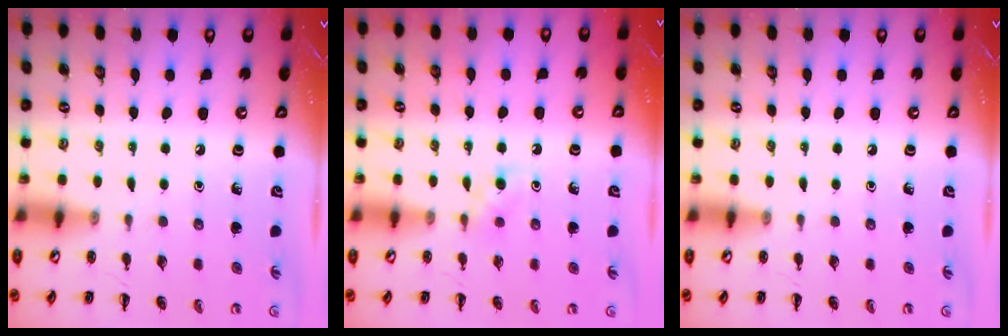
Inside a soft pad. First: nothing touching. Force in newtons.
{"total": 3.6, "press": 3.2, "slide": 1.5}
{"total": 0.0}